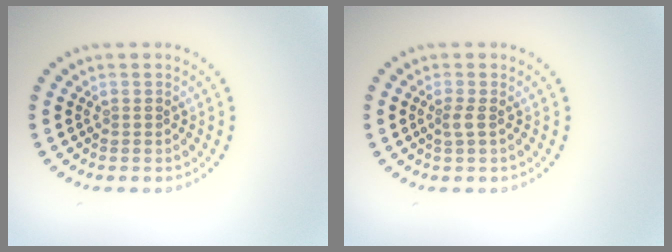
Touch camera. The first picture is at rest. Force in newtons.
{"total": 0.9, "press": 0.7, "slide": 0.5}